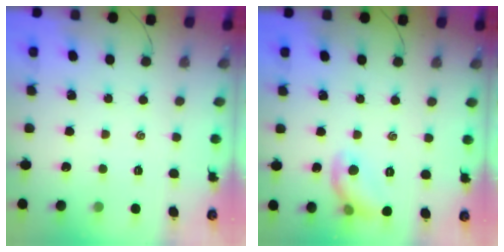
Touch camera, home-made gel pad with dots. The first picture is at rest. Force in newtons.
{"total": 8.4, "press": 8.2, "slide": 1.8}